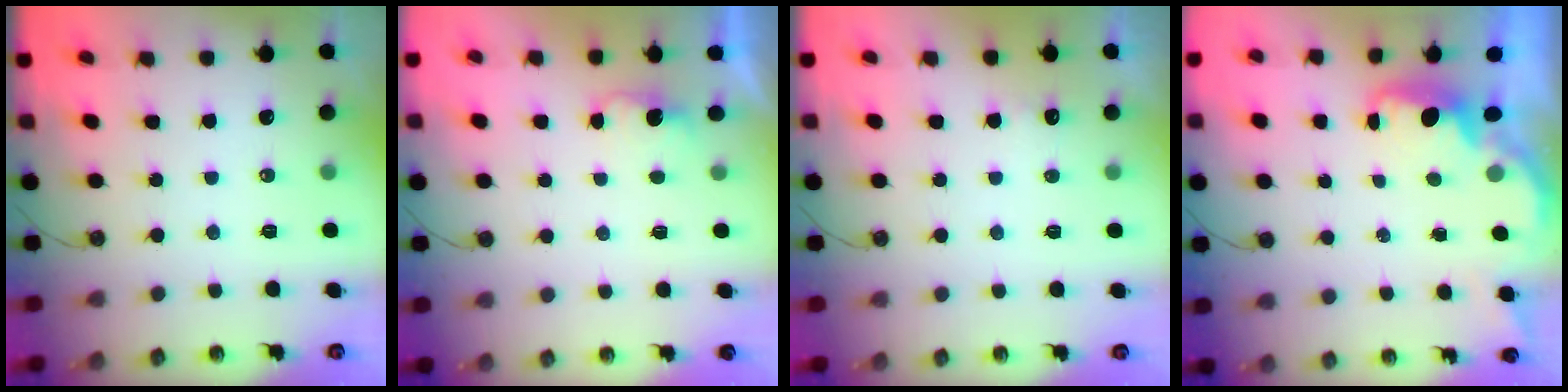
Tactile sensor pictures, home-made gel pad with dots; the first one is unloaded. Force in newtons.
{"total": 1.6, "press": 1.4, "slide": 0.8}
{"total": 3.4, "press": 3.3, "slide": 0.8}
{"total": 1.2, "press": 1.0, "slide": 0.6}